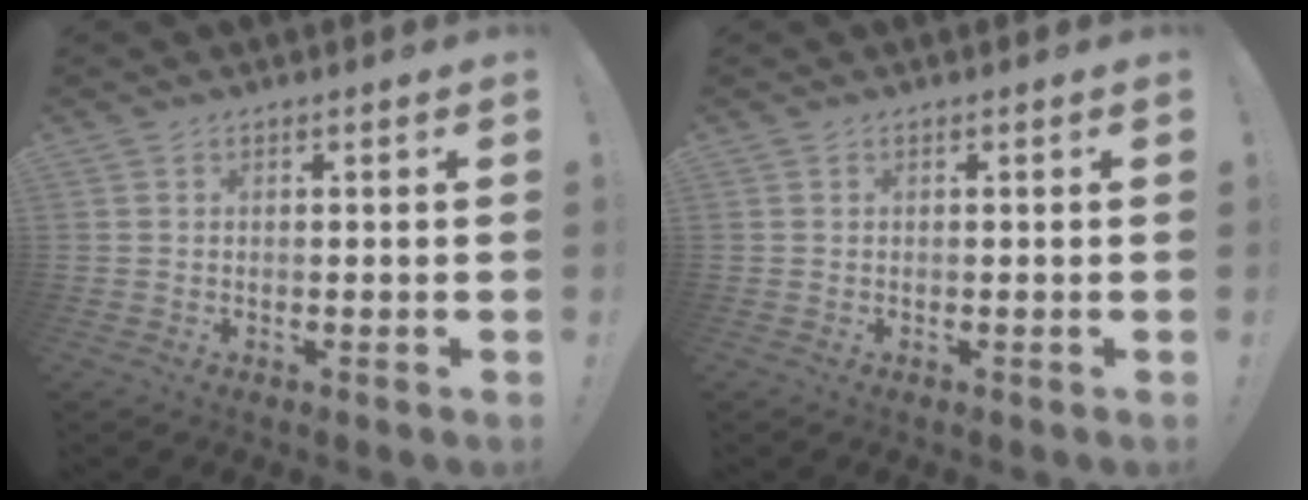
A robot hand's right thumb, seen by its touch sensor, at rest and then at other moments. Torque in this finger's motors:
{"motor_torque": [0.00, 0.00, 0.00, 0.00, 0.00]}